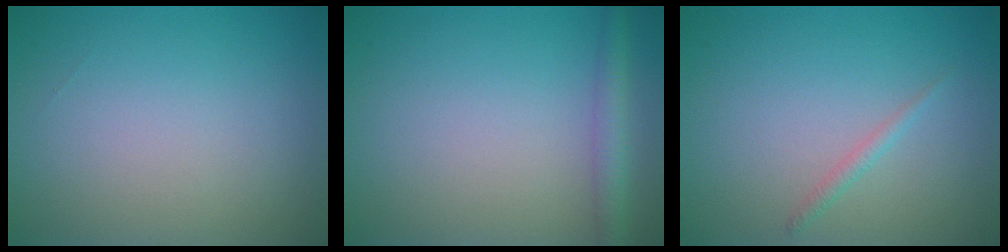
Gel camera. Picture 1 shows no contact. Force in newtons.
{"total": 2.4, "press": 2.4, "slide": 0.1}
{"total": 0.9, "press": 0.9, "slide": 0.1}